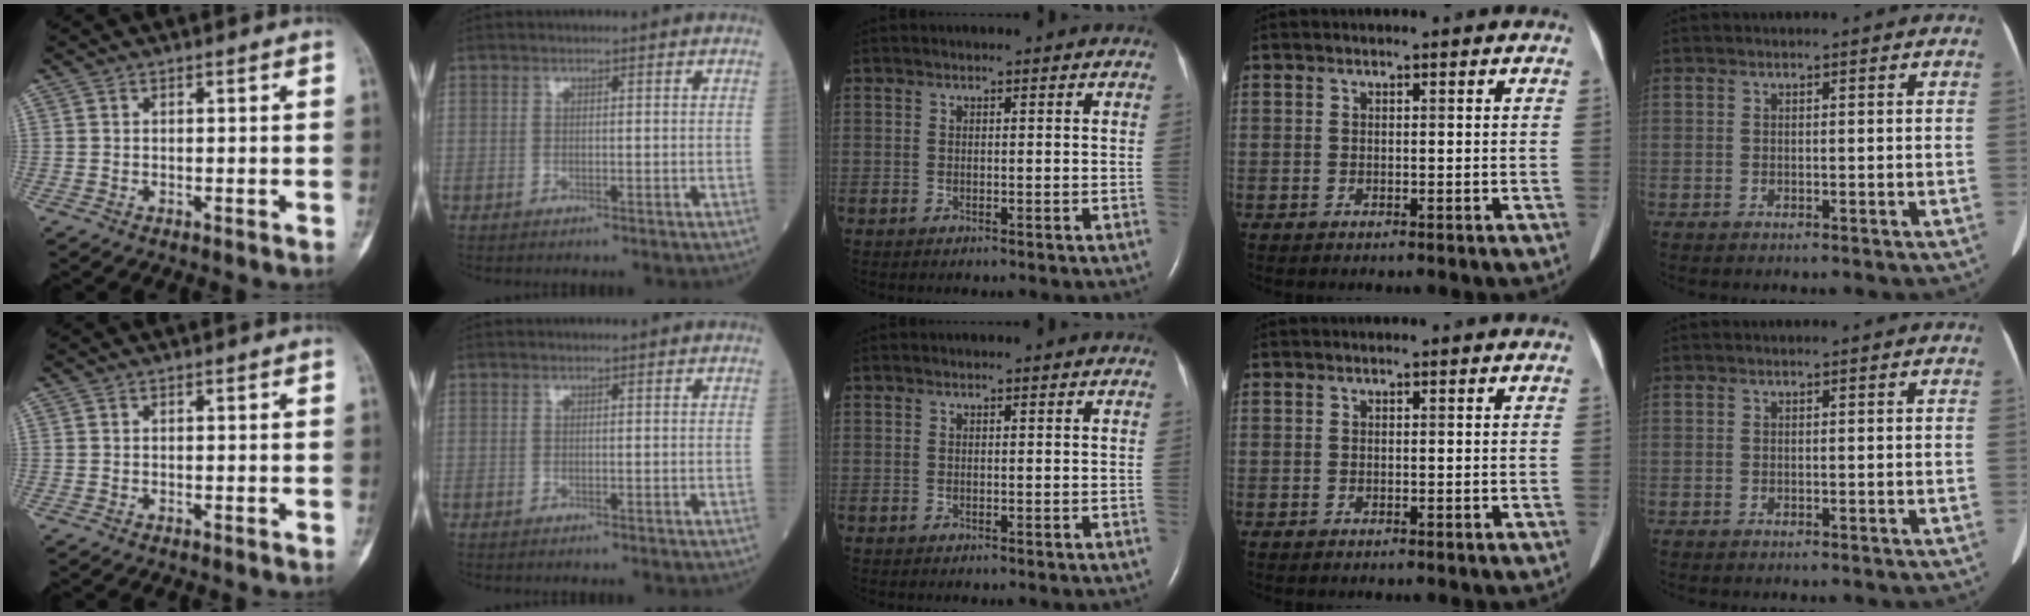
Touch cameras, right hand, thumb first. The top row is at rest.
{}